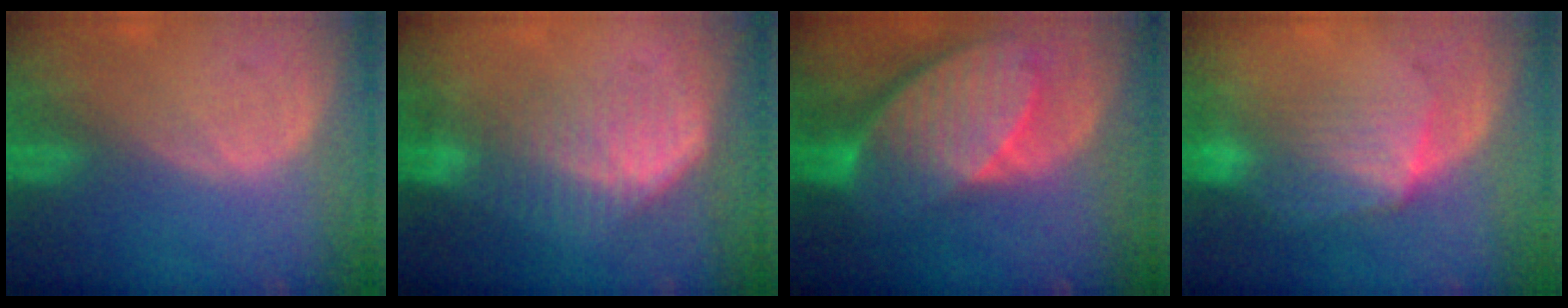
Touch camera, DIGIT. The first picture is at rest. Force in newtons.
{"total": 7.4, "press": 6.4, "slide": 3.8}
{"total": 10.2, "press": 8.9, "slide": 5.0}
{"total": 7.0, "press": 6.5, "slide": 2.6}